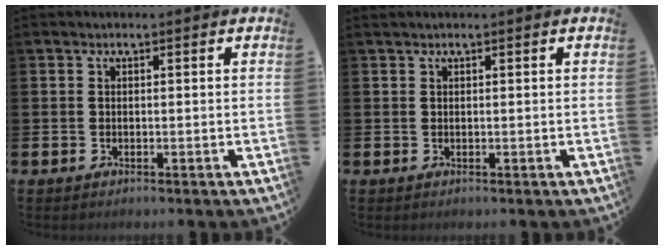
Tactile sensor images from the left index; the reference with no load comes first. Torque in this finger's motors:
{"motor_torque": [-0.01, 0.00, -0.01, 0.00]}